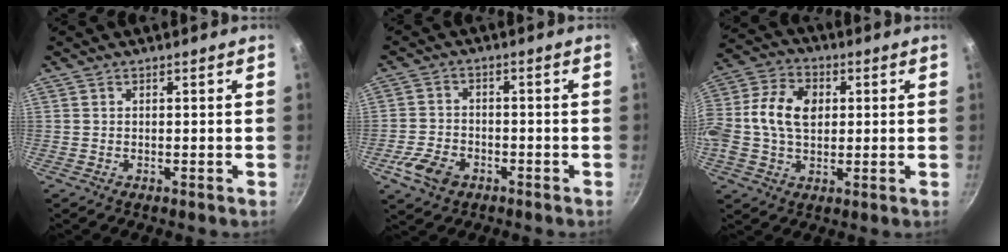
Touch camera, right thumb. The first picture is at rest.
{"total": 6.9, "force": [-3.4, 4.6, 3.8], "torque": [-0.074, 0.020, -0.064]}
{"total": 12.8, "force": [1.4, 8.9, 9.0], "torque": [-0.159, 0.015, 0.007]}